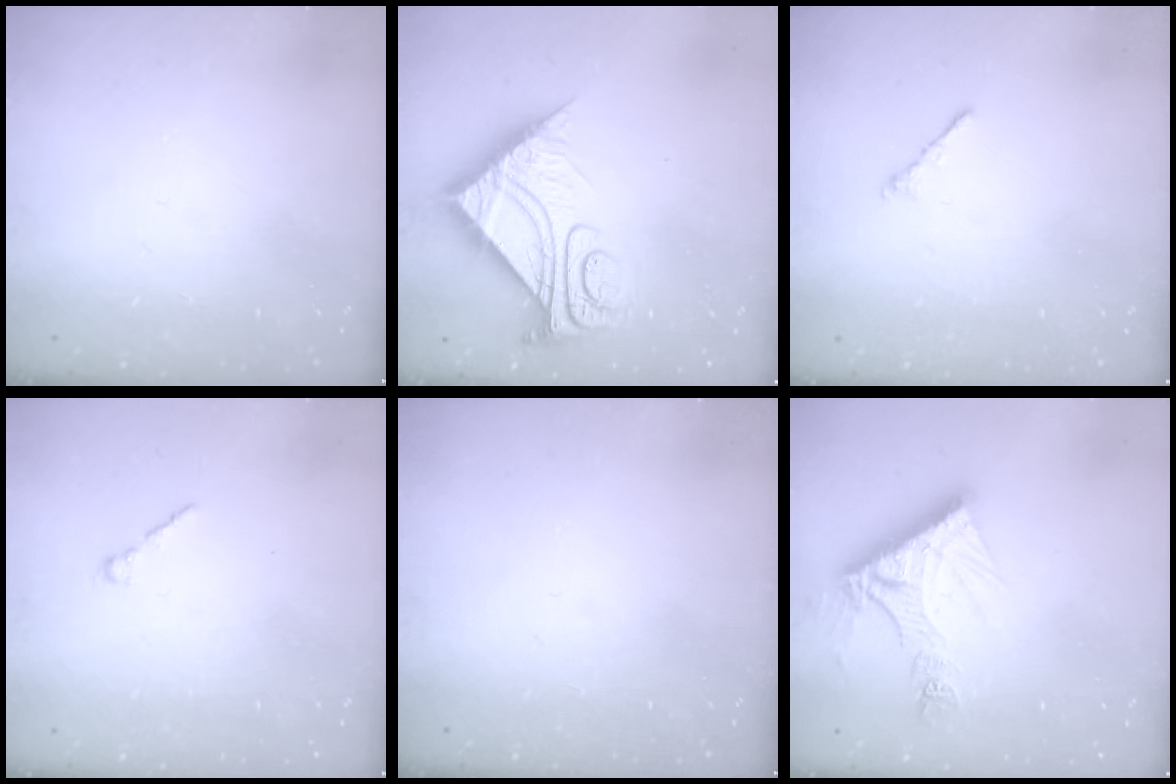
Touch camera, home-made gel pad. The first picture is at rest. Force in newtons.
{"total": 13.0, "press": 13.0, "slide": 1.0}
{"total": 0.9, "press": 0.7, "slide": 0.5}
{"total": 1.7, "press": 1.7, "slide": 0.5}
{"total": 0.0}
{"total": 12.7, "press": 12.6, "slide": 1.1}